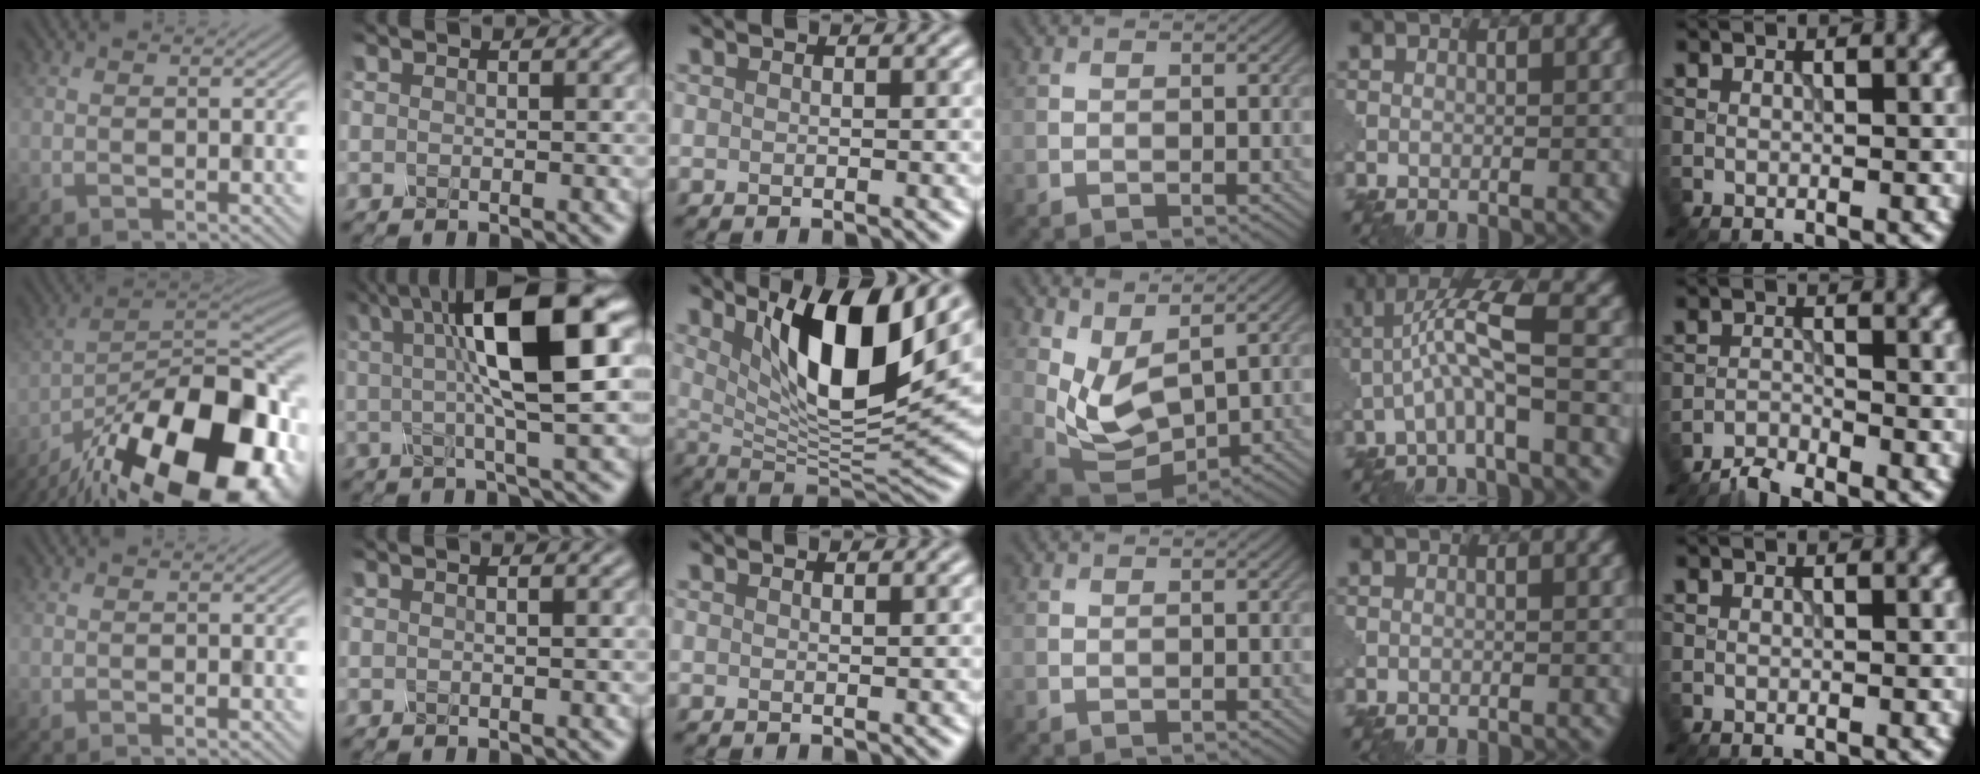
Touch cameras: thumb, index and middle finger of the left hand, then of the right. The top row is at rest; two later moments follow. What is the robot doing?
{"motion": "disassemble", "object": "glue stick"}